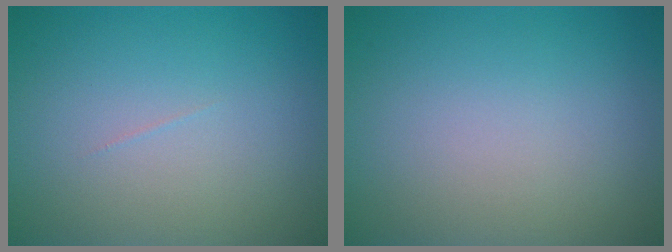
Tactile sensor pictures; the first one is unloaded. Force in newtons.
{"total": 0.0}